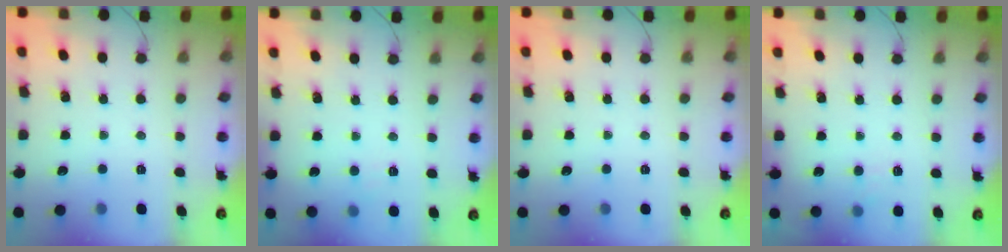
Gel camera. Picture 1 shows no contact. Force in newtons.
{"total": 3.9, "press": 3.8, "slide": 1.0}
{"total": 0.0}
{"total": 6.3, "press": 6.2, "slide": 1.1}